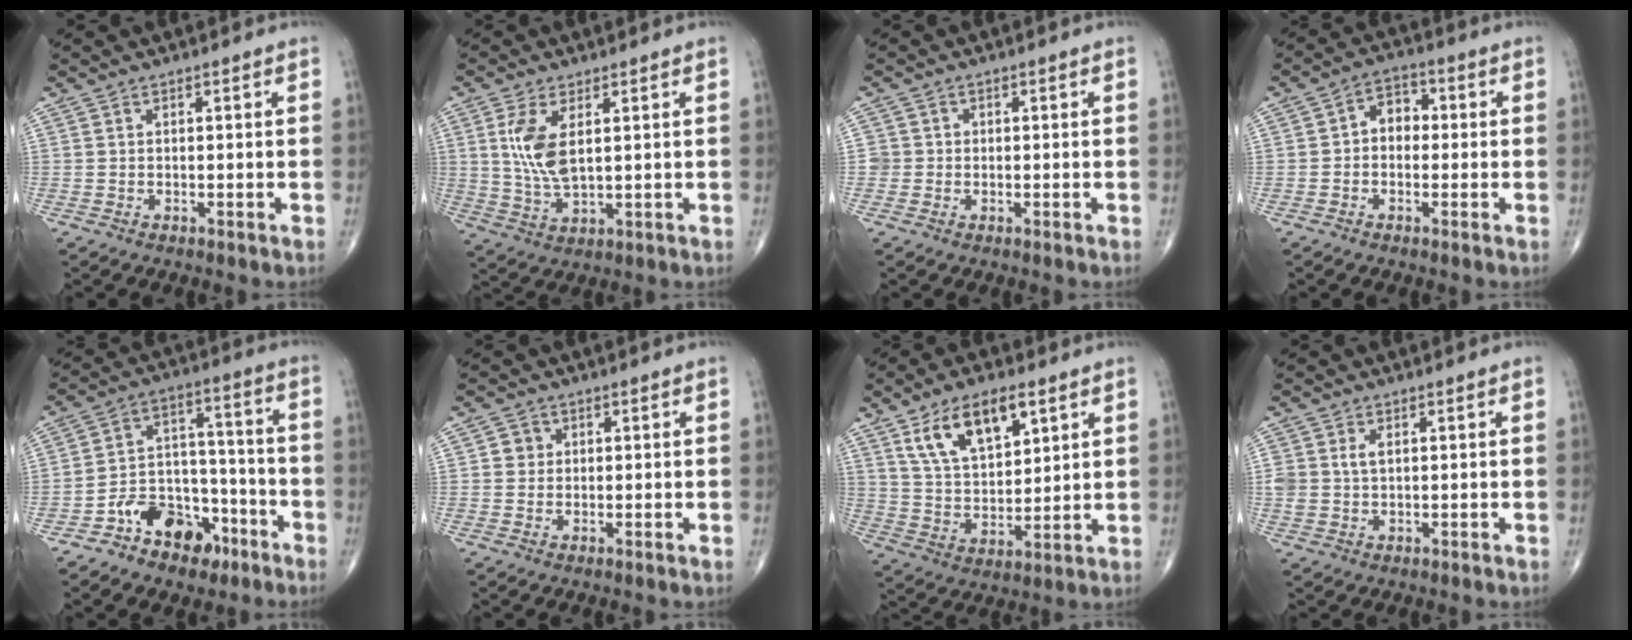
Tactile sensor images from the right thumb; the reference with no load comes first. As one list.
[{"total": 8.1, "force": [2.1, 3.7, 6.9], "torque": [-0.143, -0.013, 0.050]}, {"total": 2.1, "force": [-0.2, 2.1, 0.1], "torque": [0.016, 0.008, -0.006]}, {"total": 5.1, "force": [-0.2, 4.0, 3.3], "torque": [-0.026, 0.022, -0.016]}, {"total": 12.9, "force": [-7.7, 8.4, 6.1], "torque": [-0.057, 0.081, -0.129]}, {"total": 2.4, "force": [0.4, 2.2, 0.6], "torque": [0.005, 0.003, 0.002]}, {"total": 13.4, "force": [6.9, 6.6, 9.4], "torque": [-0.144, -0.024, 0.135]}, {"total": 3.0, "force": [0.7, 2.0, 2.1], "torque": [-0.042, 0.002, 0.017]}]